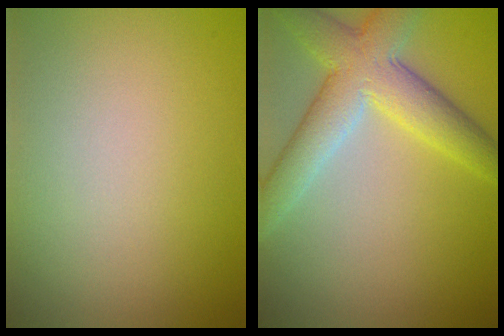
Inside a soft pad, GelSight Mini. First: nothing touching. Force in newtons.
{"total": 6.6, "press": 6.6, "slide": 0.6}